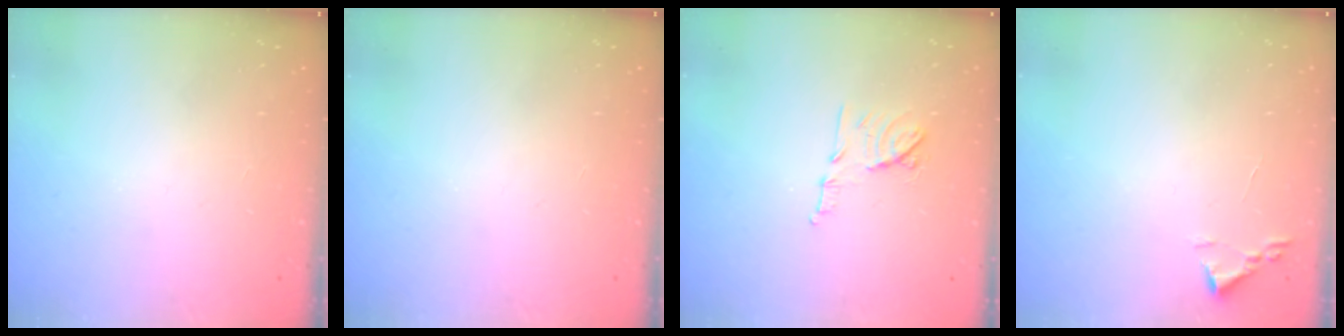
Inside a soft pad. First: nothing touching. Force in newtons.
{"total": 0.0}
{"total": 9.5, "press": 9.5, "slide": 0.8}
{"total": 1.8, "press": 1.7, "slide": 0.2}